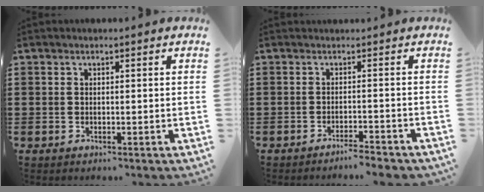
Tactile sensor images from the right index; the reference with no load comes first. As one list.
[{"total": 1.6, "force": [-1.5, -0.1, 0.5], "torque": [-0.014, 0.000, -0.030]}]